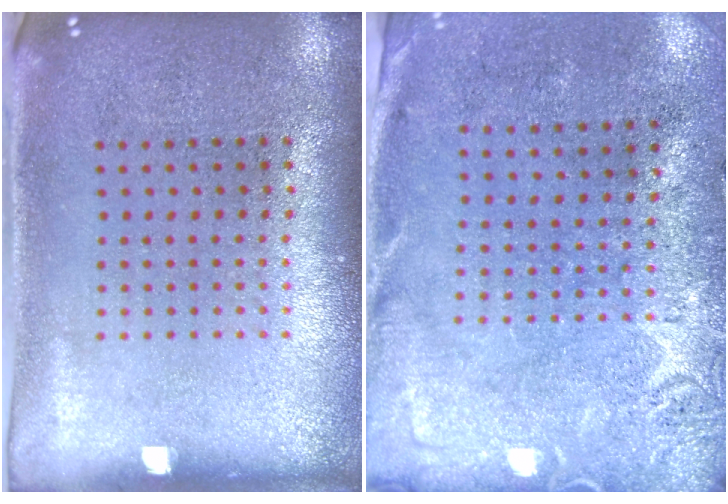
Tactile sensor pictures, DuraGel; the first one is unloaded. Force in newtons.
{"total": 2.7, "press": 2.2, "slide": 1.6}